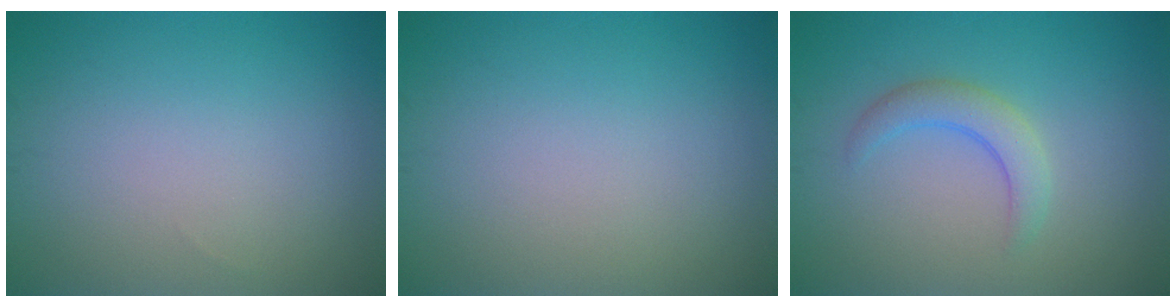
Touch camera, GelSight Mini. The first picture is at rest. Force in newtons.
{"total": 0.0}
{"total": 2.6, "press": 2.6, "slide": 0.2}